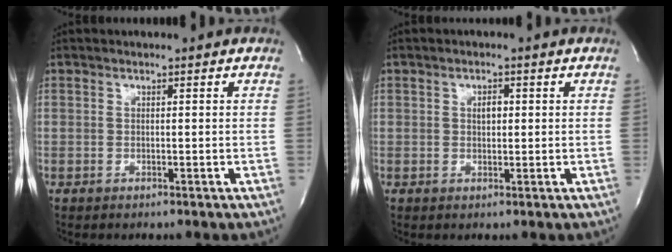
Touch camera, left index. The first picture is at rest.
{"total": 1.7, "force": [0.4, 0.9, 1.4], "torque": [-0.023, 0.001, 0.007]}